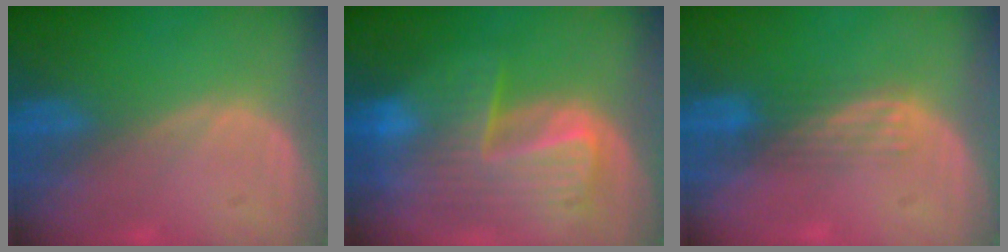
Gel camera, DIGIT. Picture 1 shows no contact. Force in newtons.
{"total": 10.0, "press": 8.7, "slide": 5.0}
{"total": 2.9, "press": 2.7, "slide": 1.1}